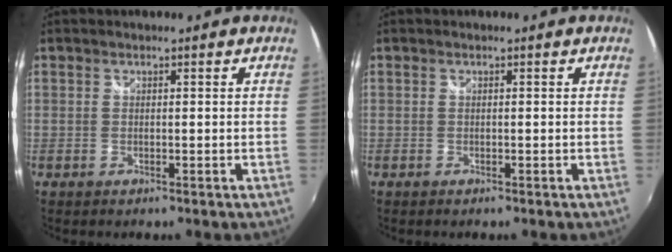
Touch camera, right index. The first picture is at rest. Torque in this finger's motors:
{"motor_torque": [0.14, -0.08, -0.02, 0.00]}